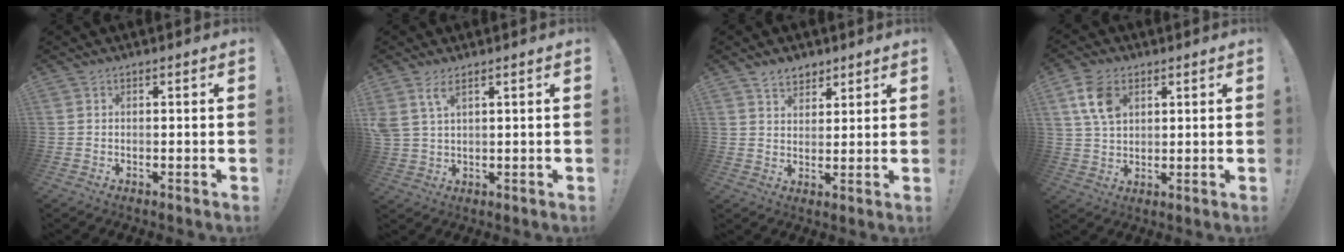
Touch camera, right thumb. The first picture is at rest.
{"total": 4.9, "force": [3.0, 1.7, 3.5], "torque": [-0.067, -0.007, 0.058]}
{"total": 5.6, "force": [4.3, 3.3, 1.3], "torque": [-0.012, -0.025, 0.079]}
{"total": 9.5, "force": [4.0, 6.2, 6.0], "torque": [-0.113, -0.007, 0.076]}